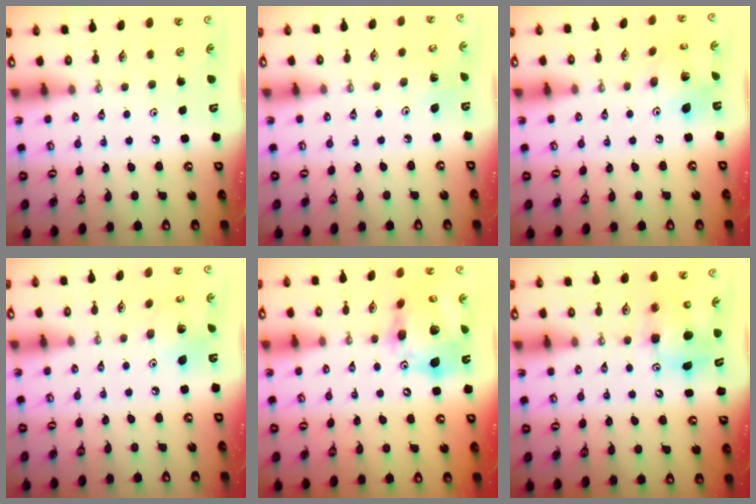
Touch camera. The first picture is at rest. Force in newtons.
{"total": 3.2, "press": 3.2, "slide": 0.2}
{"total": 11.3, "press": 11.3, "slide": 0.9}
{"total": 9.2, "press": 9.2, "slide": 0.6}
{"total": 18.0, "press": 17.7, "slide": 3.1}
{"total": 8.3, "press": 8.0, "slide": 2.0}